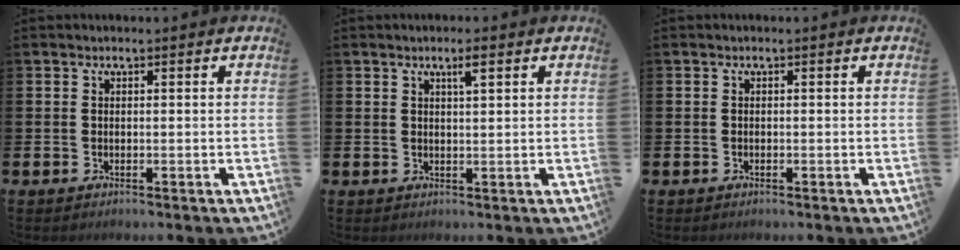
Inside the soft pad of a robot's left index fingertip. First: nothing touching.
{"total": 2.4, "force": [1.6, 0.4, 1.7], "torque": [-0.017, -0.003, 0.022]}
{"total": 0.0}